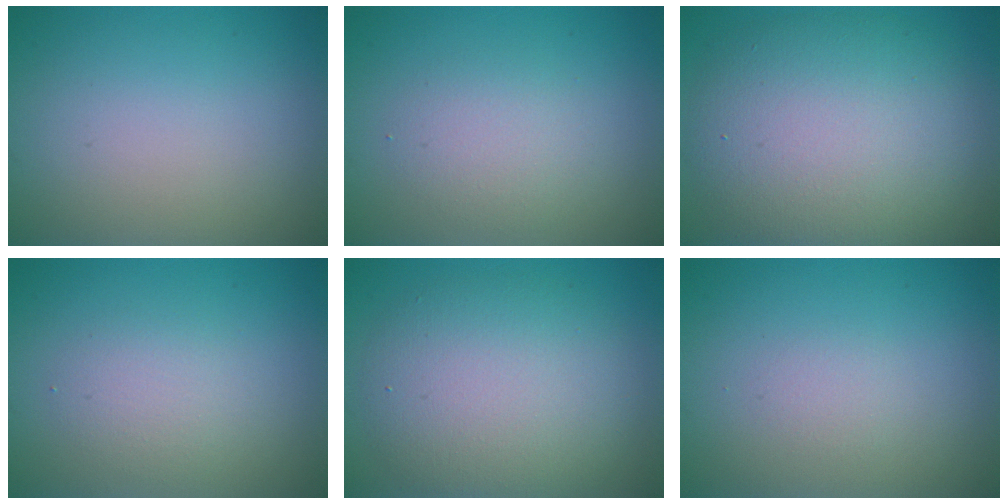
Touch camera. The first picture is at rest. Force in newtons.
{"total": 2.4, "press": 2.4, "slide": 0.0}
{"total": 10.3, "press": 10.3, "slide": 0.2}
{"total": 2.1, "press": 2.1, "slide": 0.0}
{"total": 7.1, "press": 7.1, "slide": 0.3}
{"total": 0.9, "press": 0.9, "slide": 0.1}